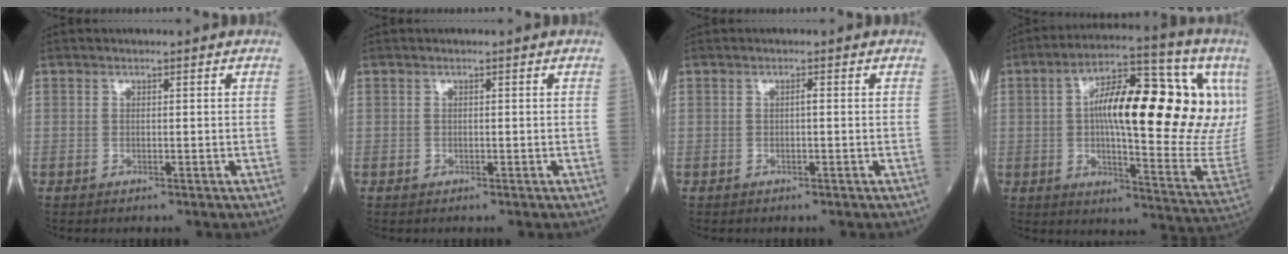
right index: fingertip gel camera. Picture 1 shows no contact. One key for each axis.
{"total": 0.0}
{"total": 0.5, "fx": -0.1, "fy": 0.0, "fz": 0.5, "tx": -0.010, "ty": 0.001, "tz": -0.001}
{"total": 26.6, "fx": 6.6, "fy": 6.0, "fz": 25.0, "tx": -0.314, "ty": 0.047, "tz": 0.096}